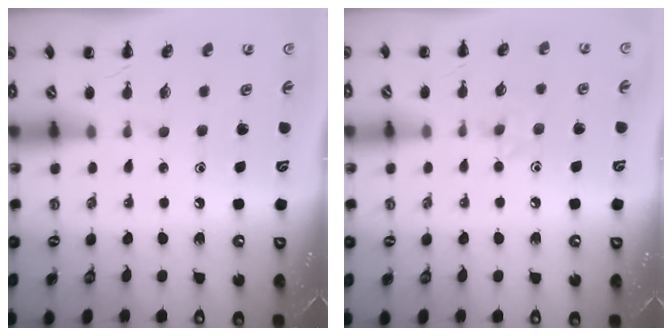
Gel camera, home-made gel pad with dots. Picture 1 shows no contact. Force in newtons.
{"total": 6.1, "press": 5.8, "slide": 1.9}